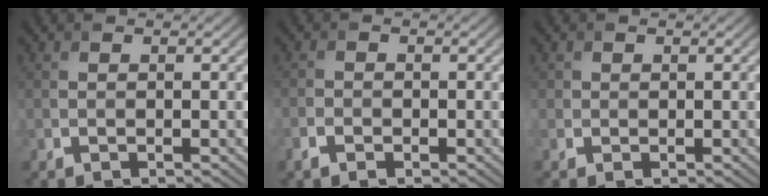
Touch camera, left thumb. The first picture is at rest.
{"total": 1.0, "force": [-0.6, 0.6, 0.6], "torque": [-0.015, -0.001, -0.017]}
{"total": 1.2, "force": [-0.5, 1.1, 0.2], "torque": [-0.003, -0.001, -0.008]}